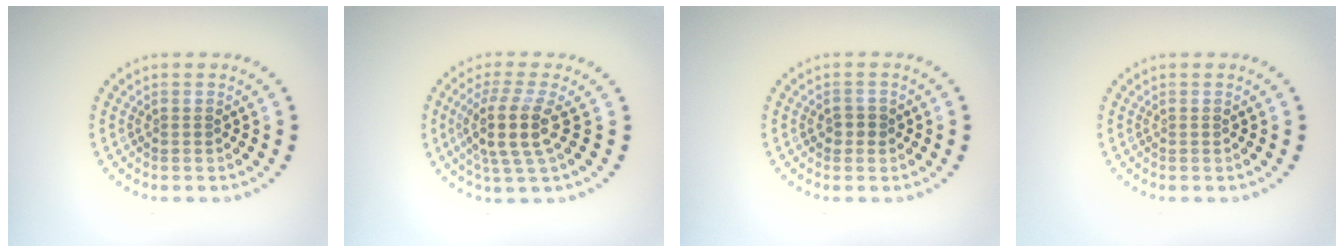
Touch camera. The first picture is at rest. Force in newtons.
{"total": 4.1, "press": 3.2, "slide": 2.6}
{"total": 1.3, "press": 1.2, "slide": 0.4}
{"total": 0.0}